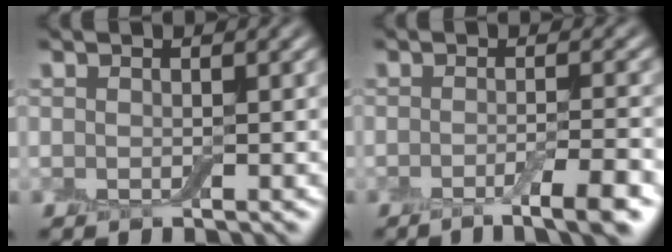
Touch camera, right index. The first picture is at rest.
{"total": 5.2, "force": [-2.8, 1.1, 4.2], "torque": [-0.053, -0.002, -0.046]}